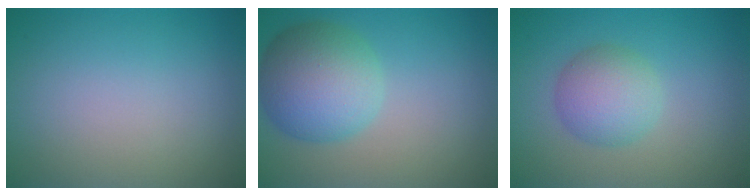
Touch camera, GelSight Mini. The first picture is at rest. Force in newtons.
{"total": 6.9, "press": 6.9, "slide": 0.2}
{"total": 3.9, "press": 3.9, "slide": 0.1}